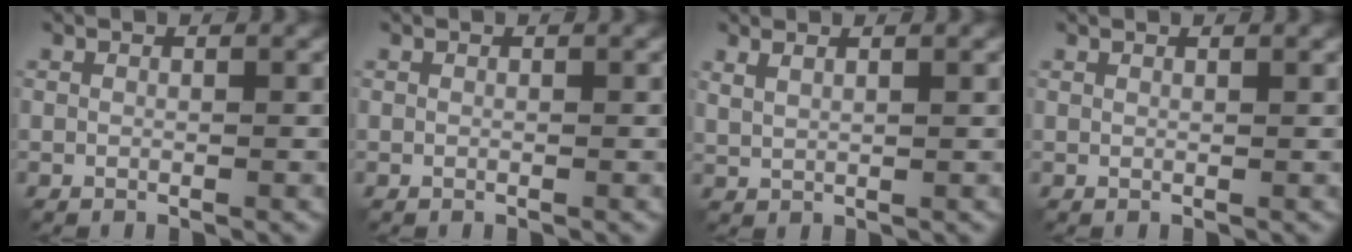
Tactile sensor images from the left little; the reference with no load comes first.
{"total": 0.0}
{"total": 2.1, "force": [1.4, 0.7, 1.4], "torque": [-0.020, 0.001, 0.021]}
{"total": 1.0, "force": [0.8, 0.3, 0.6], "torque": [-0.004, 0.003, 0.003]}